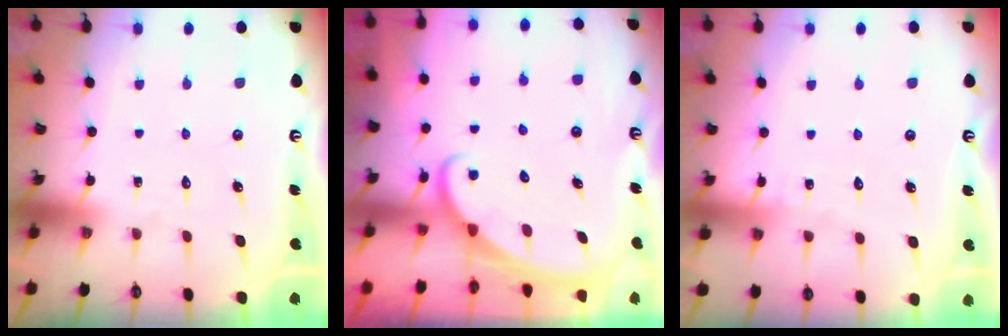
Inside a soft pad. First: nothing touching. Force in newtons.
{"total": 2.1, "press": 2.1, "slide": 0.1}
{"total": 2.5, "press": 2.5, "slide": 0.3}